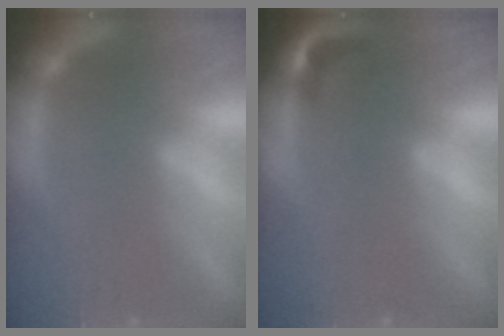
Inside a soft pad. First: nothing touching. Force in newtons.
{"total": 1.9}